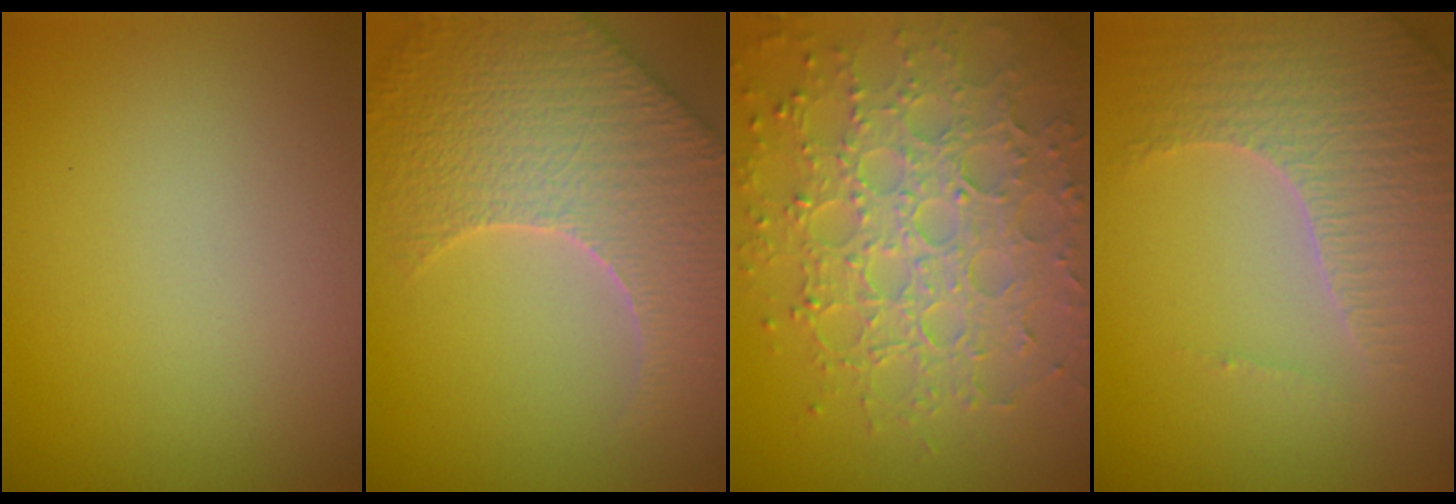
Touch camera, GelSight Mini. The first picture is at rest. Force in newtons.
{"total": 8.3, "press": 6.1, "slide": 5.6}
{"total": 7.9, "press": 6.0, "slide": 5.2}
{"total": 4.2, "press": 3.7, "slide": 1.8}